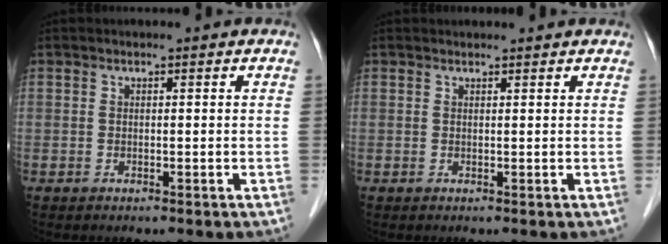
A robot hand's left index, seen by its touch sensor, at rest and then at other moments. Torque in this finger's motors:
{"motor_torque": [0.18, -0.09, 0.06, 0.00]}